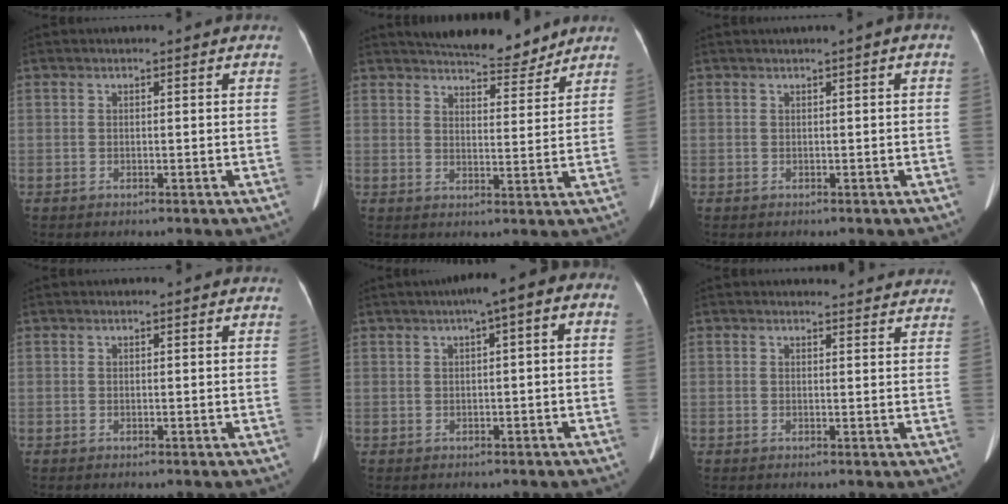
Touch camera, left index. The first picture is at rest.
{"total": 9.7, "force": [9.0, 2.0, 3.1], "torque": [-0.039, -0.001, 0.123]}
{"total": 0.5, "force": [0.0, 0.3, 0.4], "torque": [-0.005, 0.004, -0.001]}
{"total": 0.0}
{"total": 6.2, "force": [1.3, 1.7, 5.8], "torque": [-0.073, 0.038, 0.007]}
{"total": 5.3, "force": [4.9, 1.9, 0.2], "torque": [0.011, 0.005, 0.039]}